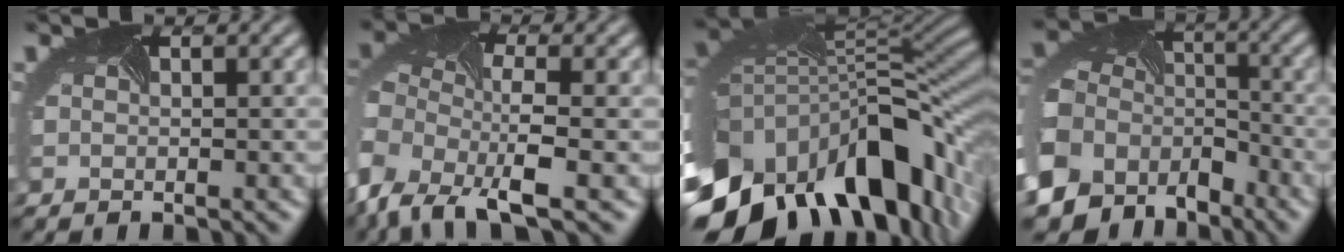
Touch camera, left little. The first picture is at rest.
{"total": 8.6, "force": [-4.8, 3.6, 6.1], "torque": [-0.125, -0.013, -0.096]}
{"total": 18.3, "force": [-8.6, 9.8, 12.8], "torque": [-0.231, 0.000, -0.143]}
{"total": 12.9, "force": [-7.1, 9.6, 5.0], "torque": [-0.142, -0.046, -0.101]}